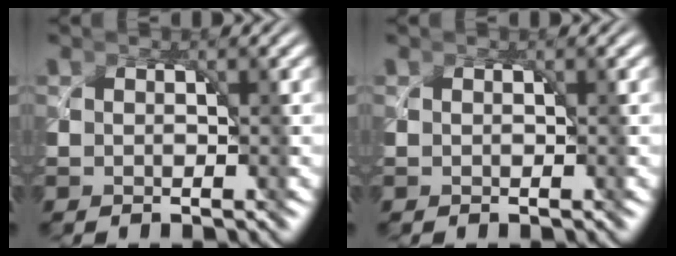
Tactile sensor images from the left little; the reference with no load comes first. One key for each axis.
{"total": 0.0}